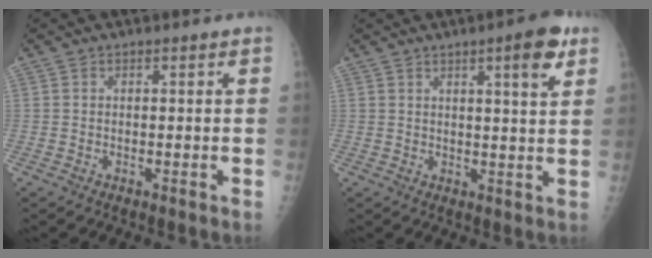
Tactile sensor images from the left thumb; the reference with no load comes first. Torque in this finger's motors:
{"motor_torque": [-0.03, 0.24, -0.03, 0.23, 0.06]}